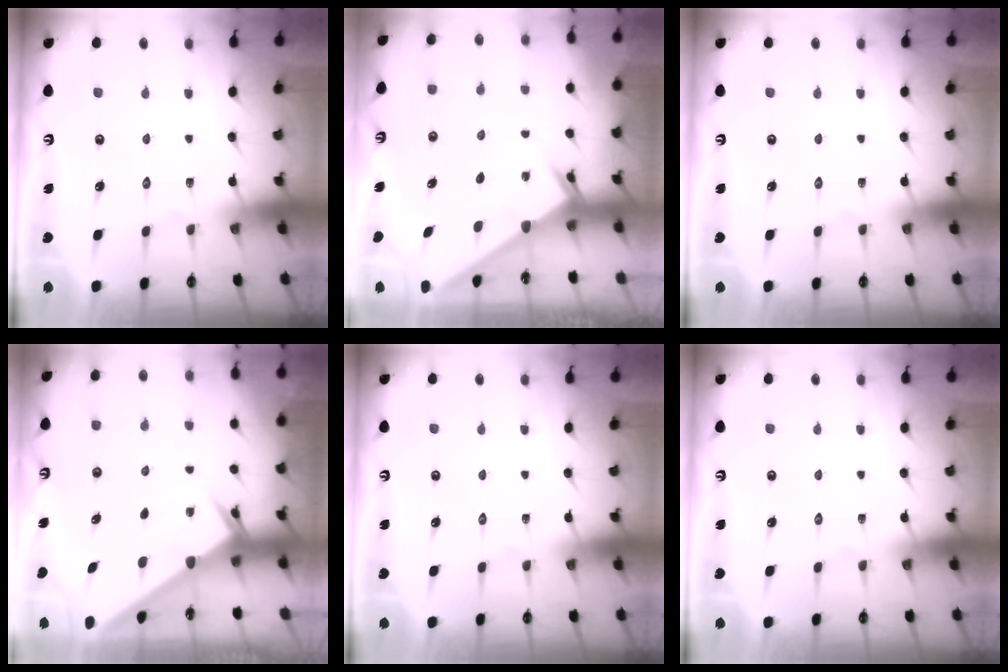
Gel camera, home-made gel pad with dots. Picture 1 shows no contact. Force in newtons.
{"total": 2.4, "press": 2.4, "slide": 0.2}
{"total": 0.0}
{"total": 2.0, "press": 2.0, "slide": 0.0}
{"total": 0.0}
{"total": 0.0}